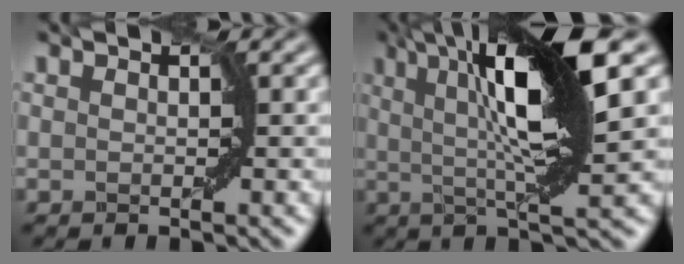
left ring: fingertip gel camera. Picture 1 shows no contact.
{"total": 10.2, "force": [3.0, 1.8, 9.6], "torque": [-0.144, 0.004, 0.049]}